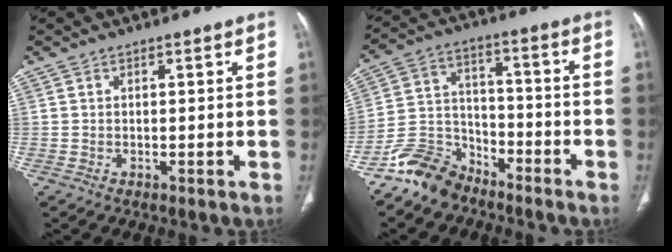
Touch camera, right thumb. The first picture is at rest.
{"total": 10.4, "force": [-8.3, 5.7, 2.6], "torque": [-0.040, 0.071, -0.167]}